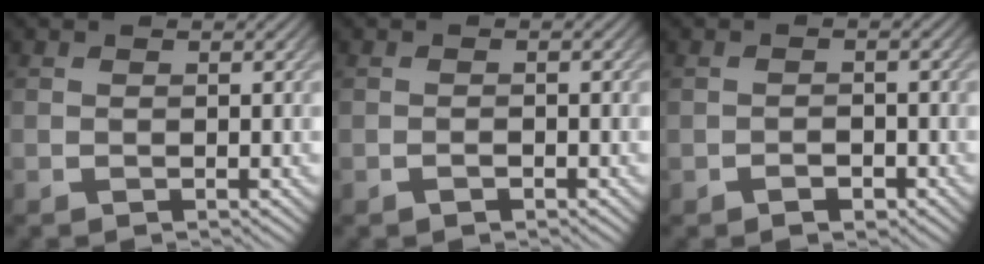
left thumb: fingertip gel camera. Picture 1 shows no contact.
{"total": 0.9, "force": [-0.6, 0.2, 0.6], "torque": [-0.012, 0.000, -0.011]}
{"total": 1.7, "force": [-1.1, 0.9, 0.9], "torque": [-0.014, 0.000, -0.020]}